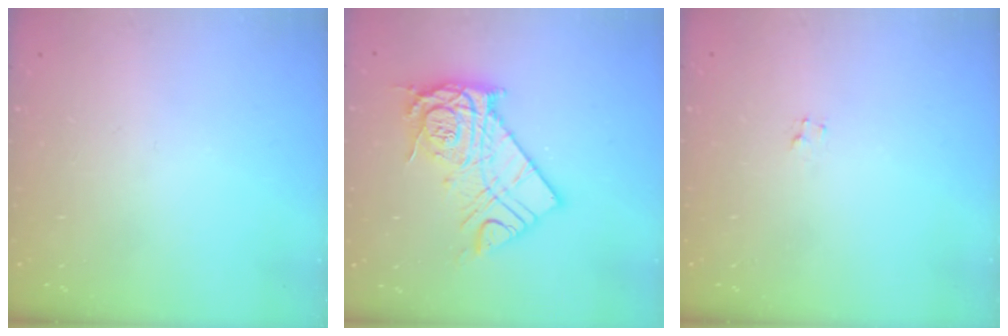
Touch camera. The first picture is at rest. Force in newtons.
{"total": 14.2, "press": 14.2, "slide": 1.0}
{"total": 2.0, "press": 2.0, "slide": 0.2}